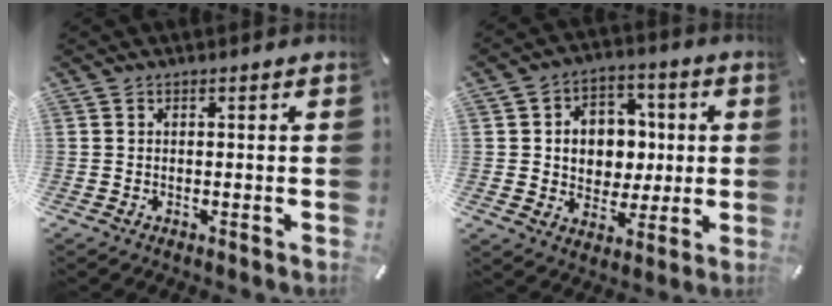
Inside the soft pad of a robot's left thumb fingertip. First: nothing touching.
{"total": 9.5, "force": [0.3, 8.9, 3.4], "torque": [-0.048, 0.004, 0.011]}